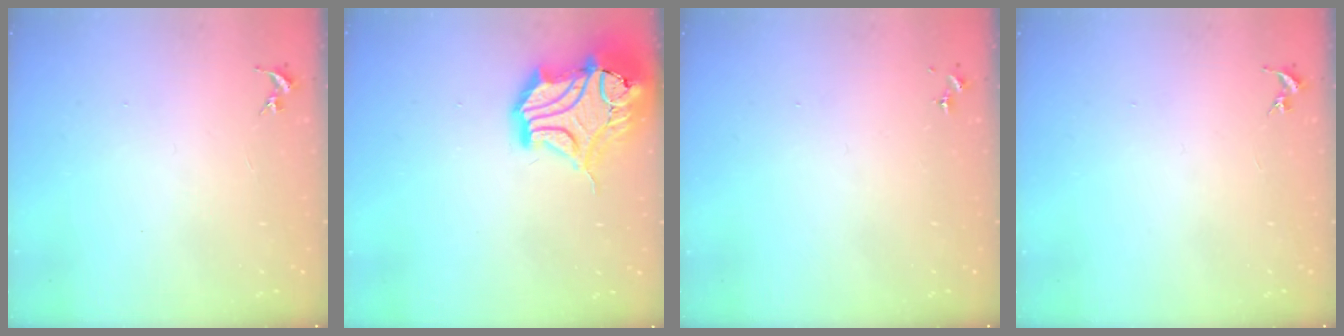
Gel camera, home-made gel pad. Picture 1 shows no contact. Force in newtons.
{"total": 19.2, "press": 18.9, "slide": 3.2}
{"total": 0.0}
{"total": 0.0}